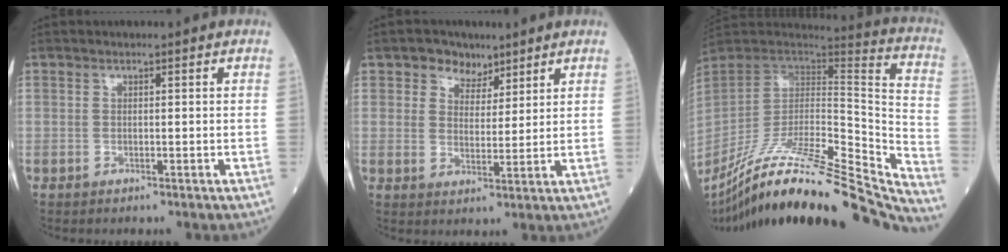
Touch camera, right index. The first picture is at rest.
{"total": 4.8, "force": [3.3, 3.3, 1.3], "torque": [-0.020, 0.005, 0.058]}
{"total": 36.0, "force": [-31.7, 1.0, 16.9], "torque": [-0.208, -0.057, -0.474]}